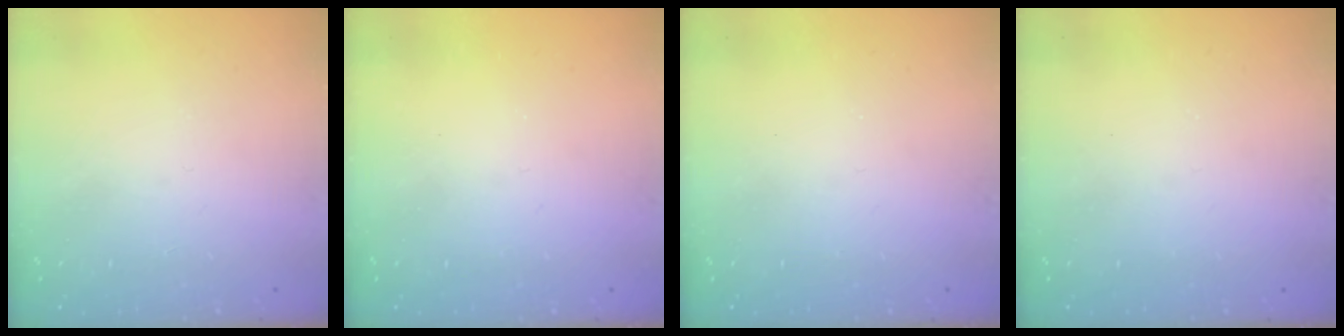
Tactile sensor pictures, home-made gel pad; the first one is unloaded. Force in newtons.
{"total": 0.0}
{"total": 0.0}
{"total": 0.0}